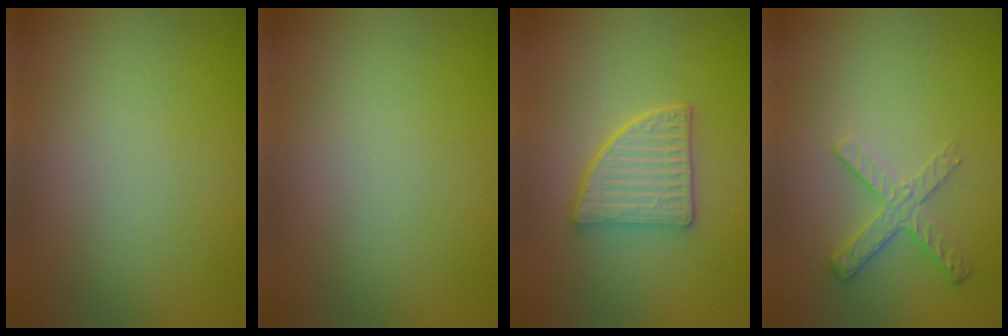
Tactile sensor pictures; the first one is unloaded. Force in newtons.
{"total": 0.0}
{"total": 4.4, "press": 3.7, "slide": 2.4}
{"total": 2.6, "press": 2.2, "slide": 1.4}